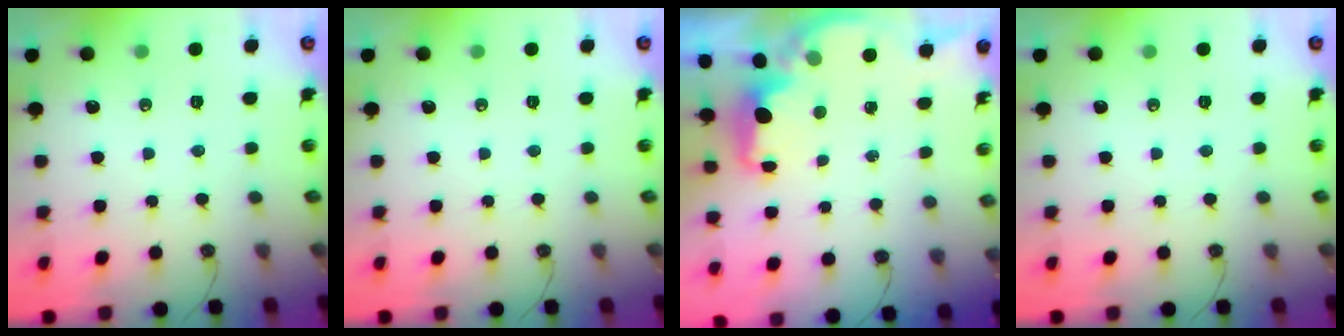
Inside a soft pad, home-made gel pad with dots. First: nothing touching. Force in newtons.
{"total": 0.0}
{"total": 2.0, "press": 1.9, "slide": 0.8}
{"total": 0.0}